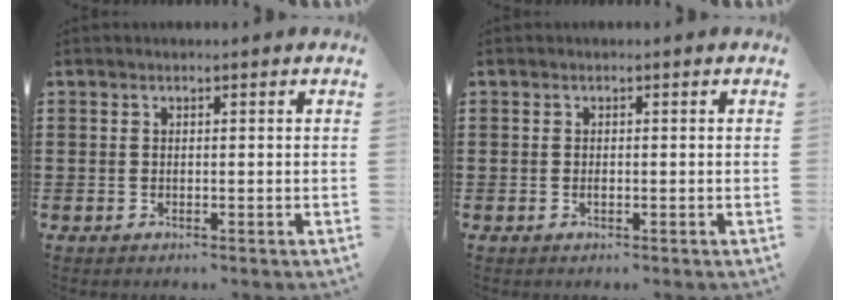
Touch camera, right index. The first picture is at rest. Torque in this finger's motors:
{"motor_torque": [-0.19, 0.08, 0.07, 0.03]}